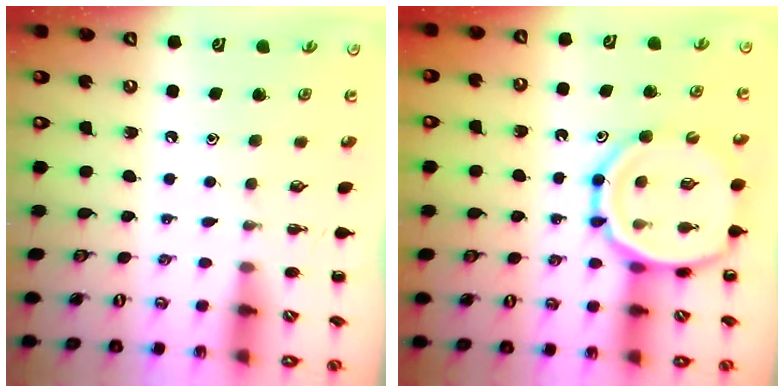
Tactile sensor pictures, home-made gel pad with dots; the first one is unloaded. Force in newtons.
{"total": 14.7, "press": 14.3, "slide": 3.6}